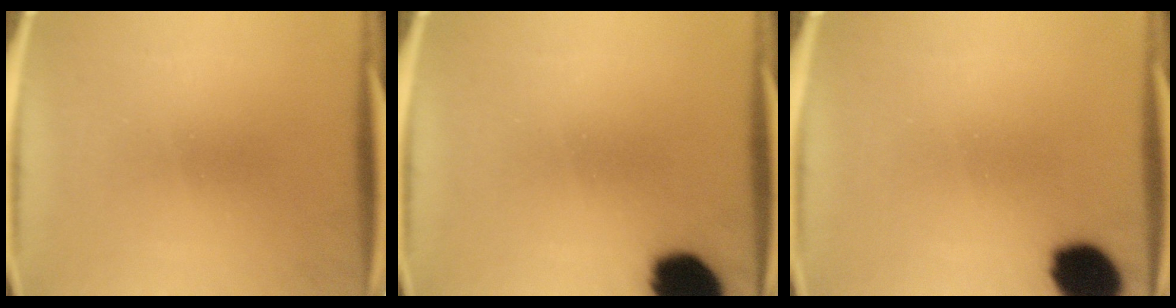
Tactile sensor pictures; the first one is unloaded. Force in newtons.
{"total": 13.4}
{"total": 11.9}